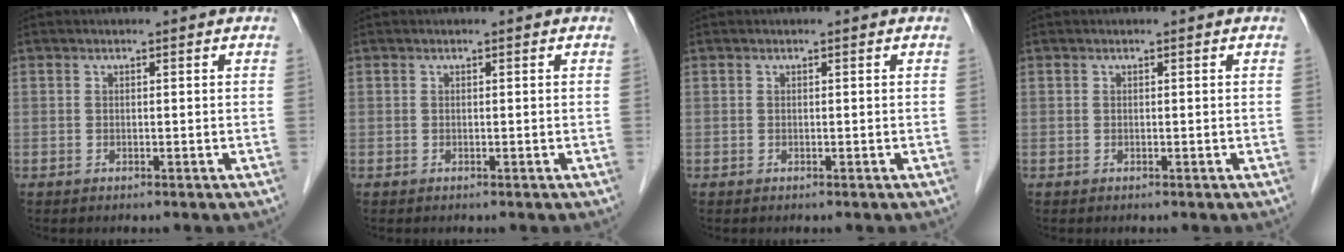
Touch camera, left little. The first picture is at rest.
{"total": 0.0}
{"total": 0.0}
{"total": 0.0}